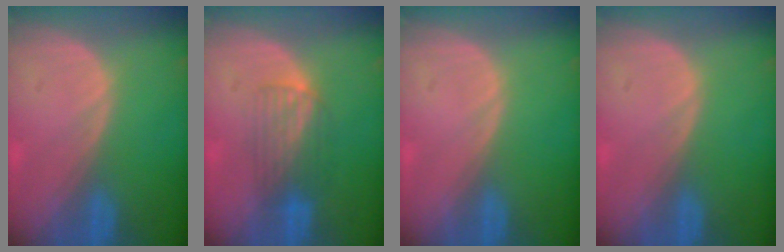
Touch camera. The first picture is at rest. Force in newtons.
{"total": 4.3, "press": 4.2, "slide": 1.1}
{"total": 0.0}
{"total": 0.0}